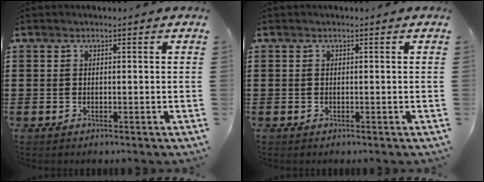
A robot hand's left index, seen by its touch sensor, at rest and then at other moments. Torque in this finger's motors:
{"motor_torque": [0.02, -0.02, 0.02, 0.00]}